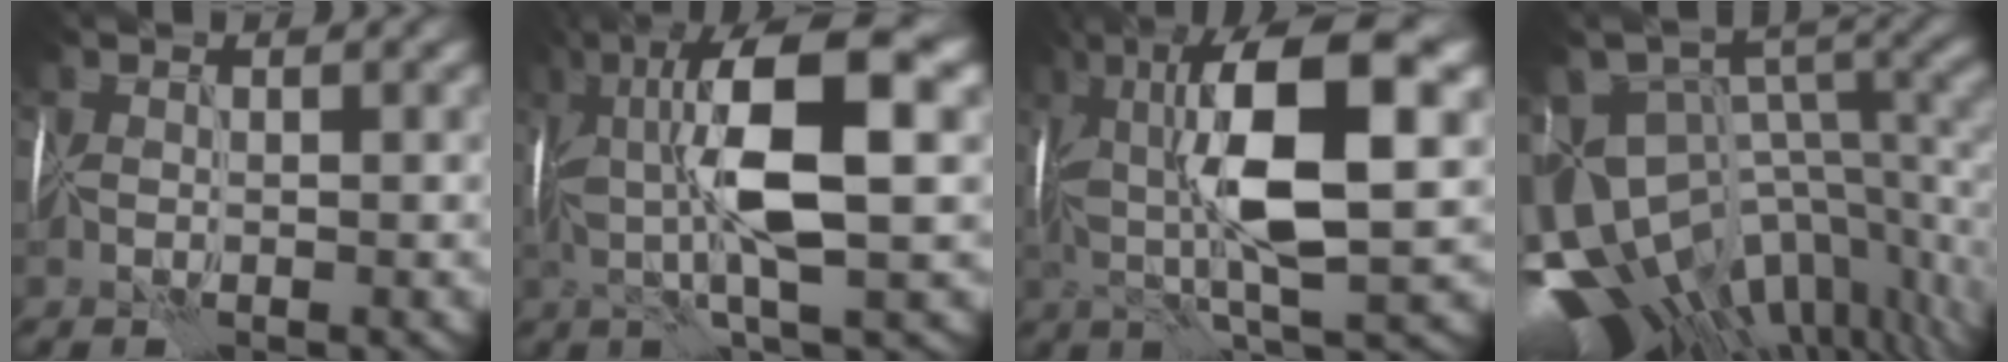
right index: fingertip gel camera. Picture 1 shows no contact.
{"total": 9.8, "force": [1.5, 2.4, 9.4], "torque": [-0.171, 0.015, 0.031]}
{"total": 10.7, "force": [1.6, 3.1, 10.1], "torque": [-0.167, 0.014, 0.027]}
{"total": 12.6, "force": [-5.4, 7.9, 8.2], "torque": [-0.139, 0.020, -0.061]}